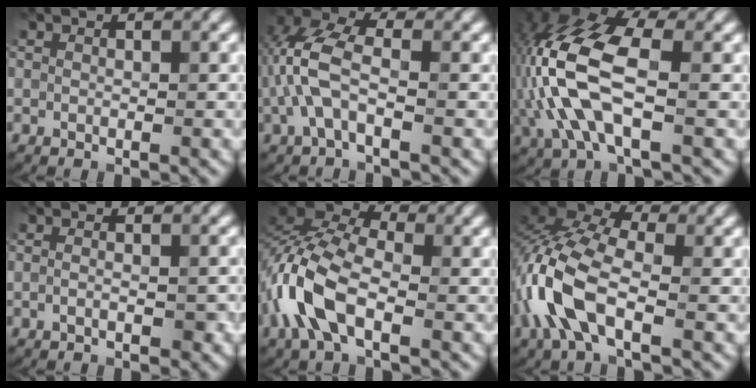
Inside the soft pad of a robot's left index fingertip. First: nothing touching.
{"total": 4.9, "force": [-0.9, 2.2, 4.3], "torque": [-0.109, 0.016, -0.028]}
{"total": 9.8, "force": [-1.2, 4.7, 8.5], "torque": [-0.200, 0.017, -0.034]}
{"total": 1.6, "force": [-0.8, 0.6, 1.3], "torque": [-0.027, 0.000, -0.015]}
{"total": 7.8, "force": [-3.0, 4.0, 6.0], "torque": [-0.143, 0.009, -0.075]}
{"total": 8.7, "force": [-2.9, 4.2, 7.0], "torque": [-0.174, 0.011, -0.074]}